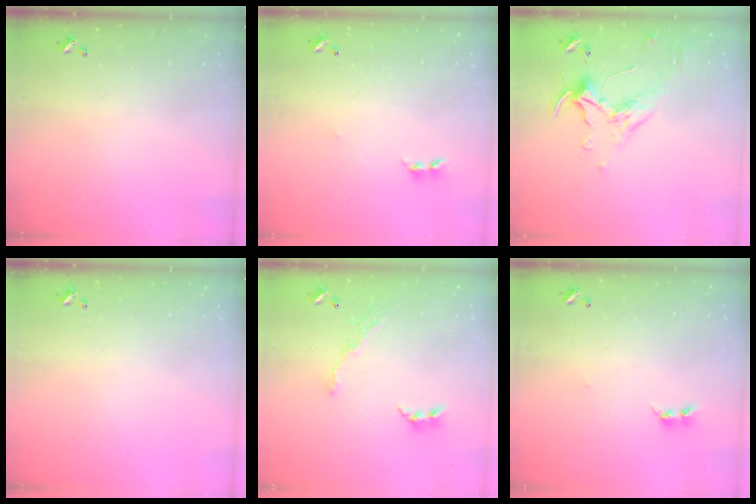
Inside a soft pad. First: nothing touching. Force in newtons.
{"total": 2.5, "press": 2.4, "slide": 0.4}
{"total": 0.5, "press": 0.4, "slide": 0.4}
{"total": 0.0}
{"total": 8.2, "press": 8.2, "slide": 0.9}
{"total": 2.2, "press": 2.2, "slide": 0.4}